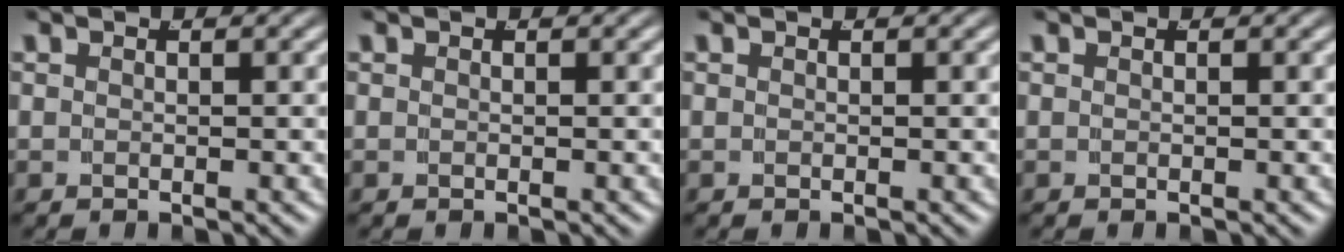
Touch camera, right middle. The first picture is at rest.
{"total": 0.0}
{"total": 0.0}
{"total": 0.0}